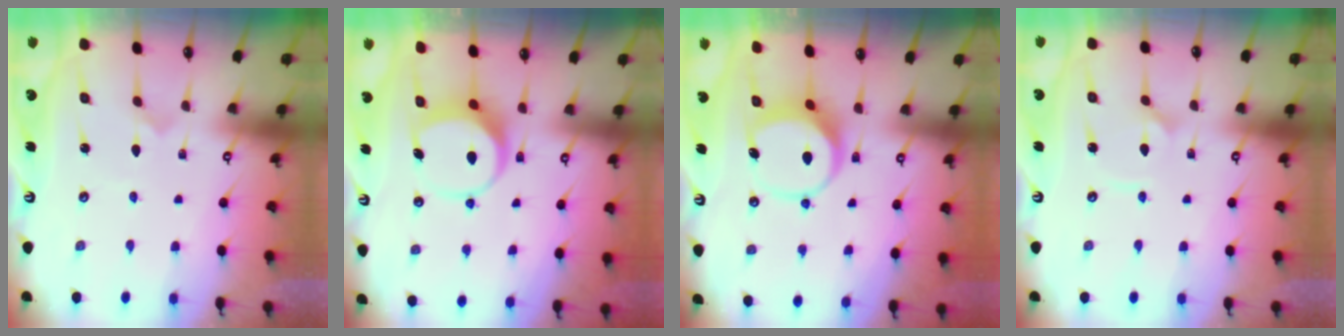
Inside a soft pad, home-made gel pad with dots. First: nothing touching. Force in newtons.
{"total": 7.4, "press": 7.4, "slide": 0.6}
{"total": 7.2, "press": 7.1, "slide": 1.1}
{"total": 3.3, "press": 3.3, "slide": 0.5}